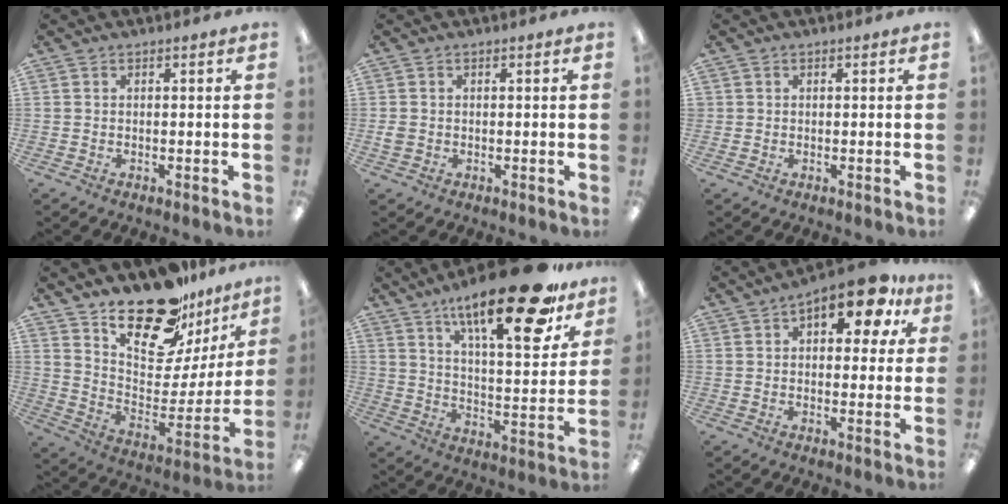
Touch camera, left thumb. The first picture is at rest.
{"total": 1.7, "force": [-0.2, 1.6, 0.6], "torque": [-0.001, 0.000, -0.006]}
{"total": 0.7, "force": [0.1, 0.5, -0.4], "torque": [0.008, 0.000, 0.003]}
{"total": 21.3, "force": [17.0, 8.9, 9.2], "torque": [-0.145, -0.127, 0.300]}
{"total": 24.2, "force": [16.1, 6.9, 16.7], "torque": [-0.249, -0.102, 0.257]}
{"total": 11.3, "force": [5.9, 5.1, 8.1], "torque": [-0.102, -0.023, 0.095]}